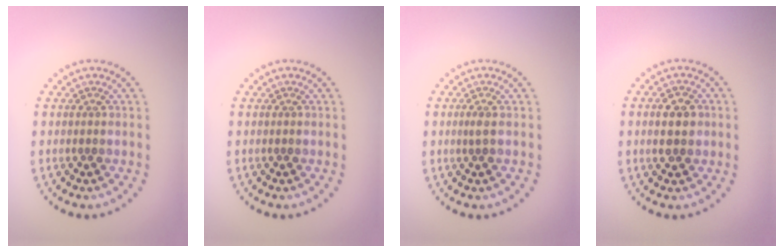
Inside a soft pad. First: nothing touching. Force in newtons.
{"total": 0.0}
{"total": 0.7, "press": 0.6, "slide": 0.3}
{"total": 2.9, "press": 2.9, "slide": 0.1}